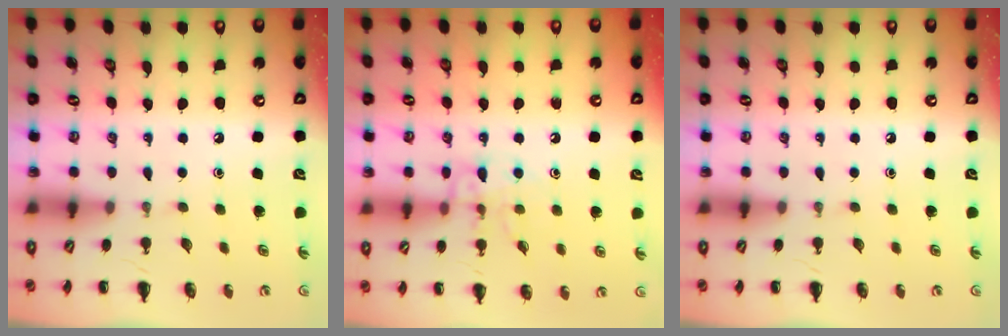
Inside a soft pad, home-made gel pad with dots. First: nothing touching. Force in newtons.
{"total": 10.4, "press": 10.3, "slide": 1.0}
{"total": 0.0}